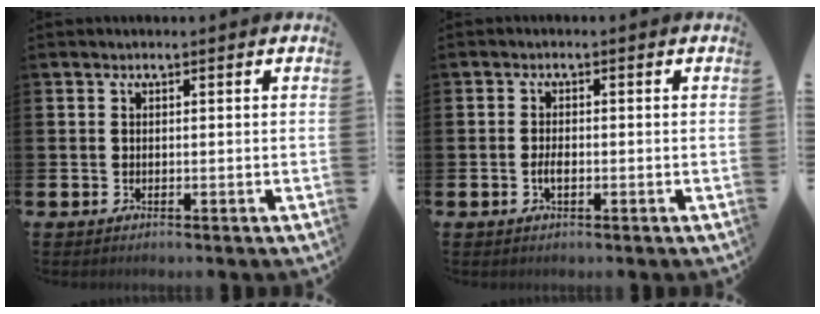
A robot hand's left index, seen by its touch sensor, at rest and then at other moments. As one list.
[{"total": 1.8, "force": [-0.4, 0.8, 1.6], "torque": [-0.021, -0.002, -0.010]}]